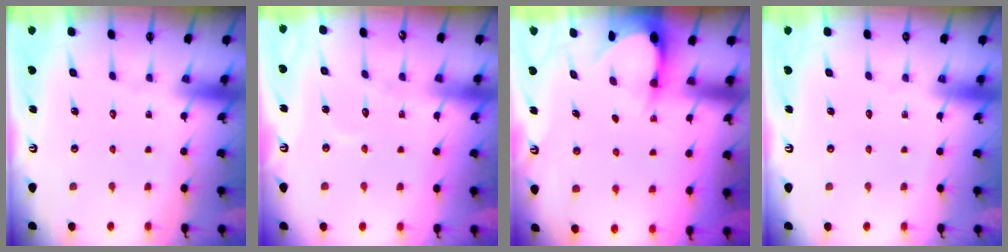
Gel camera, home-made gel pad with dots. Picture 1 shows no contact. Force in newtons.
{"total": 7.6, "press": 7.6, "slide": 0.5}
{"total": 2.9, "press": 2.9, "slide": 0.3}
{"total": 0.0}